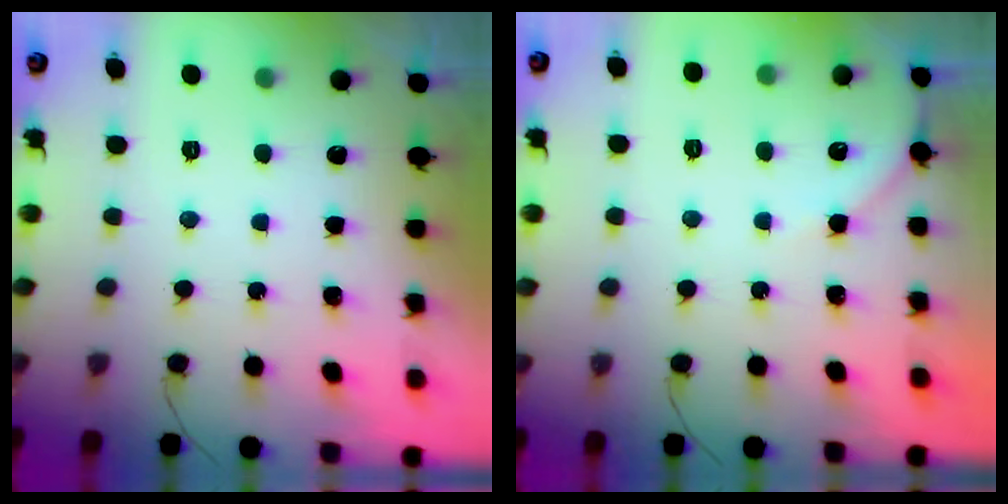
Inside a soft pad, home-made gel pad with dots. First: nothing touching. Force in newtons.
{"total": 4.7, "press": 4.7, "slide": 0.7}